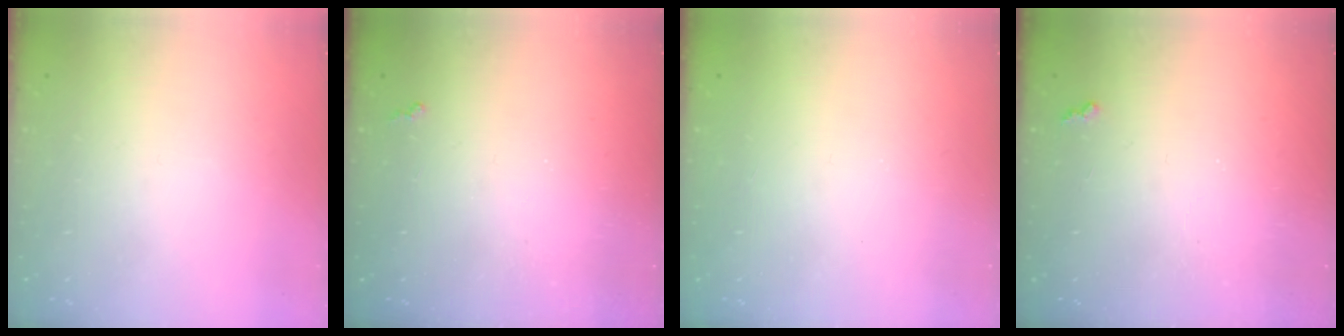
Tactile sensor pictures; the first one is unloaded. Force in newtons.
{"total": 2.3, "press": 2.3, "slide": 0.5}
{"total": 1.0, "press": 0.9, "slide": 0.1}
{"total": 2.7, "press": 2.7, "slide": 0.5}